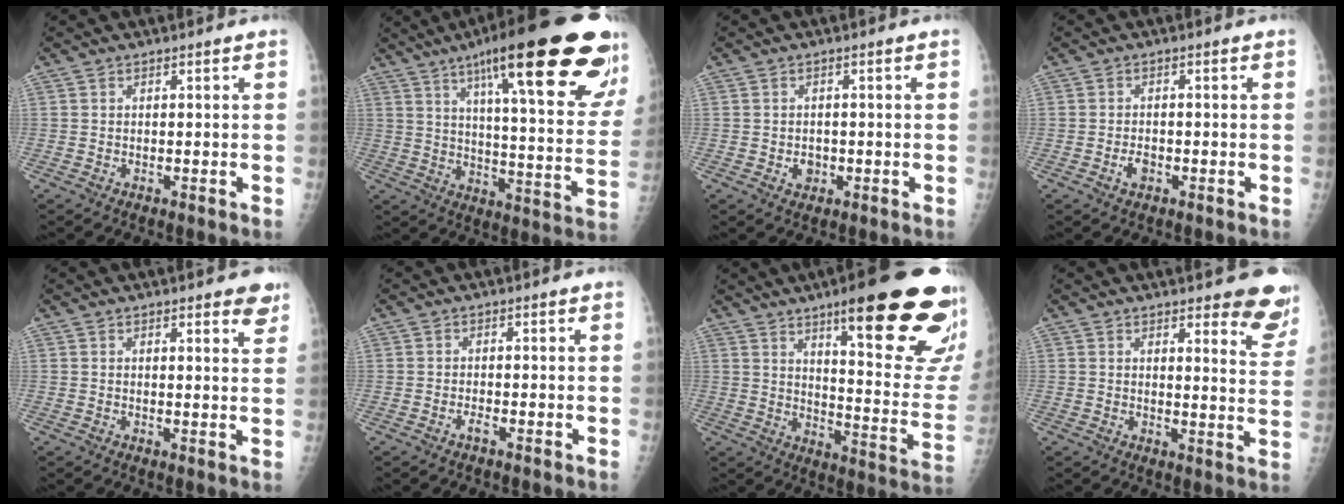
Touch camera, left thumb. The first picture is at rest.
{"total": 32.0, "force": [18.9, 6.0, 25.1], "torque": [-0.288, -0.040, 0.269]}
{"total": 2.3, "force": [-0.6, 1.9, 1.1], "torque": [-0.006, 0.004, -0.003]}
{"total": 2.1, "force": [-0.9, 1.3, 1.4], "torque": [-0.022, 0.004, -0.016]}
{"total": 4.8, "force": [3.4, 1.3, 3.2], "torque": [-0.020, -0.013, 0.035]}
{"total": 1.0, "force": [-0.6, 0.2, 0.8], "torque": [-0.015, -0.001, -0.013]}
{"total": 27.7, "force": [16.0, 5.5, 21.9], "torque": [-0.231, -0.069, 0.228]}
{"total": 10.7, "force": [8.2, 2.8, 6.2], "torque": [-0.035, -0.051, 0.082]}